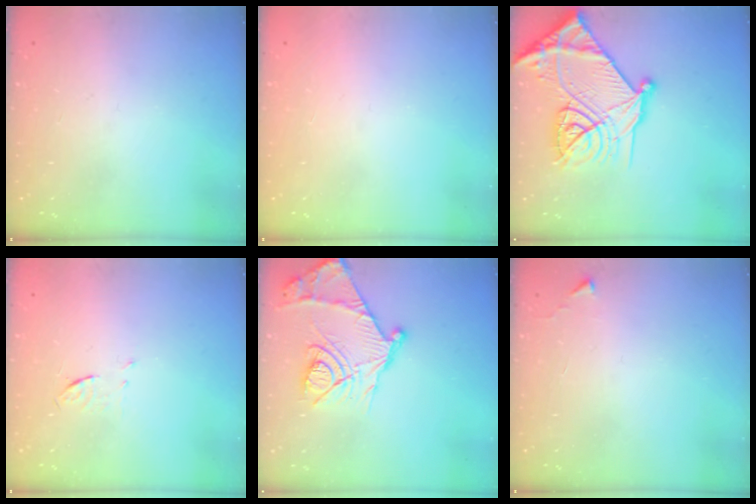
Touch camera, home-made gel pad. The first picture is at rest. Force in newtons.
{"total": 1.6, "press": 1.5, "slide": 0.1}
{"total": 30.3, "press": 30.1, "slide": 3.2}
{"total": 3.6, "press": 3.4, "slide": 1.4}
{"total": 18.9, "press": 18.8, "slide": 1.6}
{"total": 2.7, "press": 2.6, "slide": 0.4}